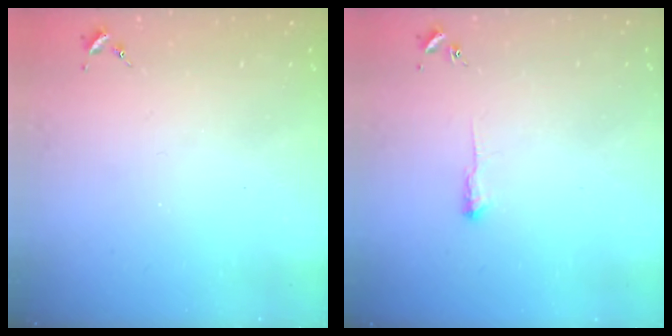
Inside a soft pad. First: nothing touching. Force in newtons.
{"total": 2.7, "press": 2.6, "slide": 0.4}